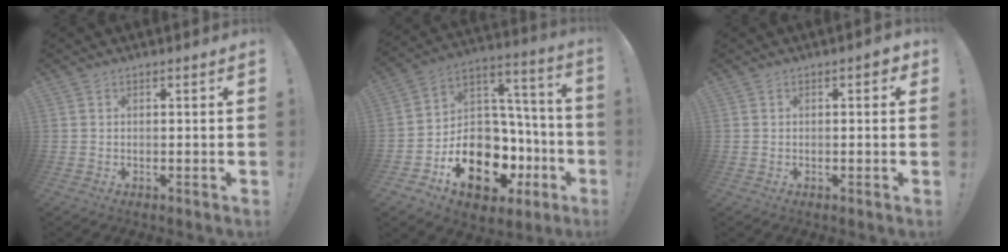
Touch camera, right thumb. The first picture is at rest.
{"total": 21.7, "force": [-10.0, 14.9, 12.2], "torque": [-0.172, 0.055, -0.138]}
{"total": 1.6, "force": [0.3, 0.9, 1.3], "torque": [-0.009, 0.001, 0.001]}